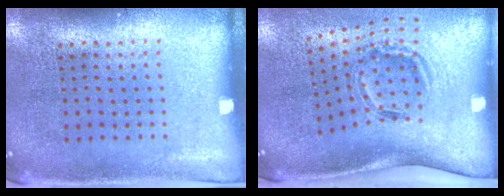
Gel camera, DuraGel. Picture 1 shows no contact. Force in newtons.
{"total": 2.0, "press": 1.2, "slide": 1.5}